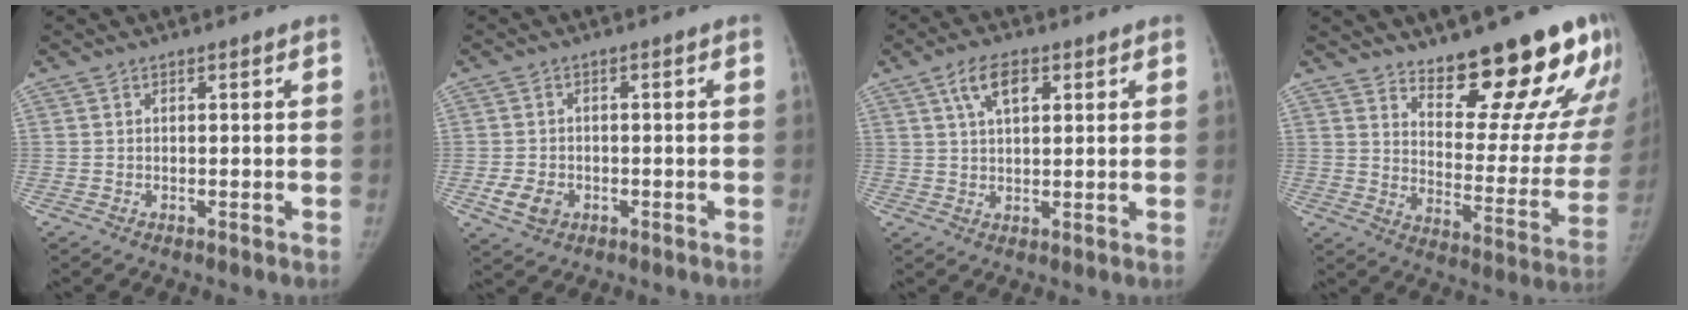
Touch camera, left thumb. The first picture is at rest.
{"total": 4.8, "force": [-1.8, 3.7, 2.5], "torque": [-0.041, 0.002, -0.025]}
{"total": 6.3, "force": [2.8, 3.2, 4.7], "torque": [-0.076, -0.001, 0.051]}
{"total": 22.0, "force": [16.2, 6.8, 13.2], "torque": [-0.130, -0.119, 0.223]}